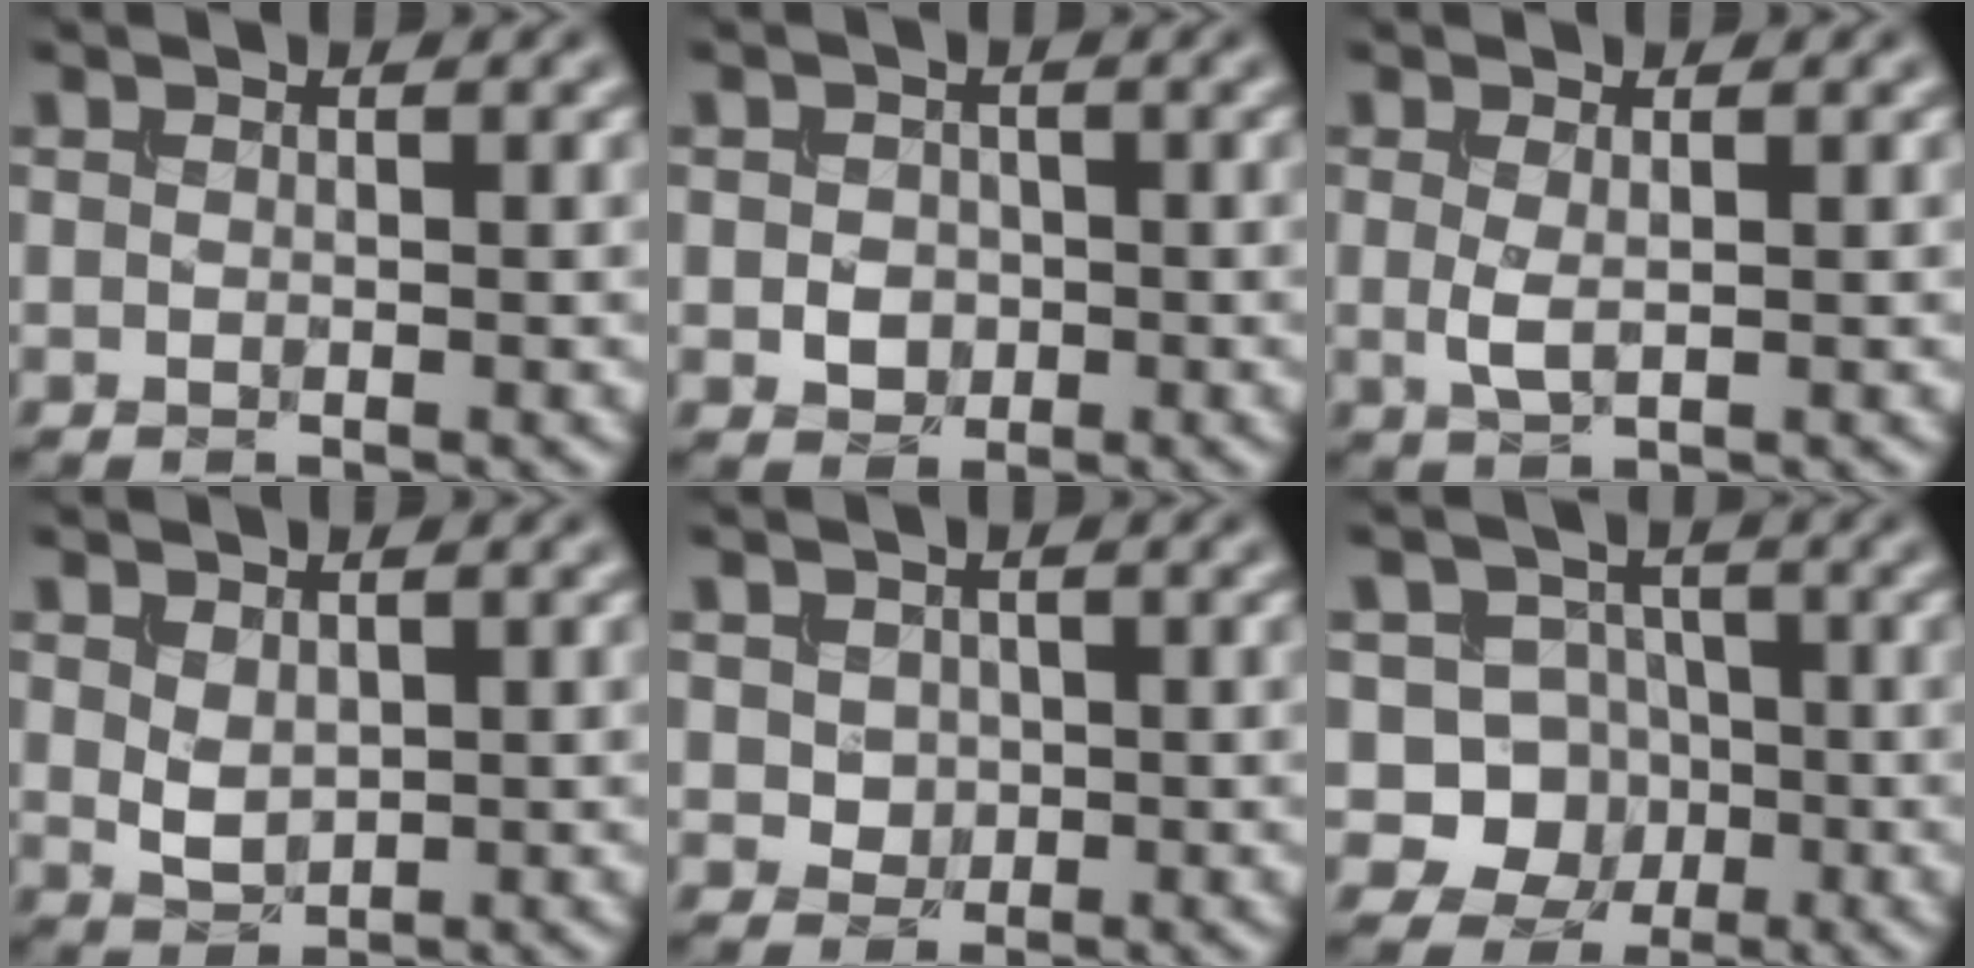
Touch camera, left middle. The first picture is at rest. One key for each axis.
{"total": 2.1, "fx": -0.4, "fy": 1.8, "fz": 1.1, "tx": -0.021, "ty": -0.003, "tz": -0.009}
{"total": 1.6, "fx": 0.1, "fy": 0.5, "fz": 1.5, "tx": -0.039, "ty": -0.001, "tz": 0.003}
{"total": 2.0, "fx": 0.4, "fy": 1.3, "fz": 1.4, "tx": -0.031, "ty": -0.004, "tz": 0.015}
{"total": 1.7, "fx": 0.2, "fy": 1.5, "fz": 0.7, "tx": -0.021, "ty": -0.002, "tz": 0.007}
{"total": 5.5, "fx": -1.0, "fy": 5.2, "fz": 1.6, "tx": -0.005, "ty": 0.017, "tz": -0.043}